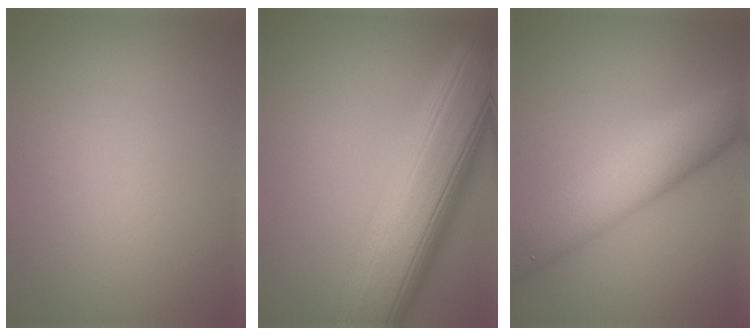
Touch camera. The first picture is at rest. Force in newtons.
{"total": 12.1, "press": 12.1, "slide": 0.3}
{"total": 7.5, "press": 7.5, "slide": 0.2}